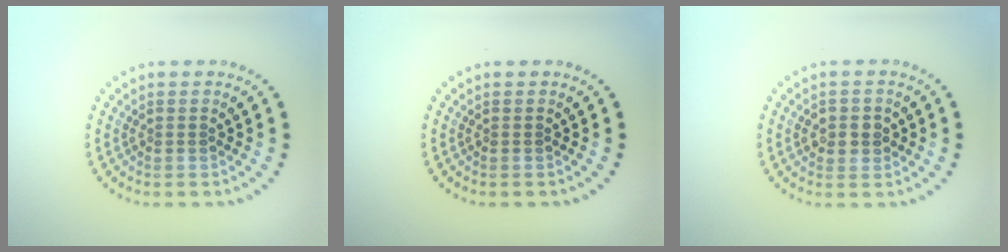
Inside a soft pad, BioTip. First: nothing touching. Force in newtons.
{"total": 0.0}
{"total": 2.3, "press": 2.3, "slide": 0.4}